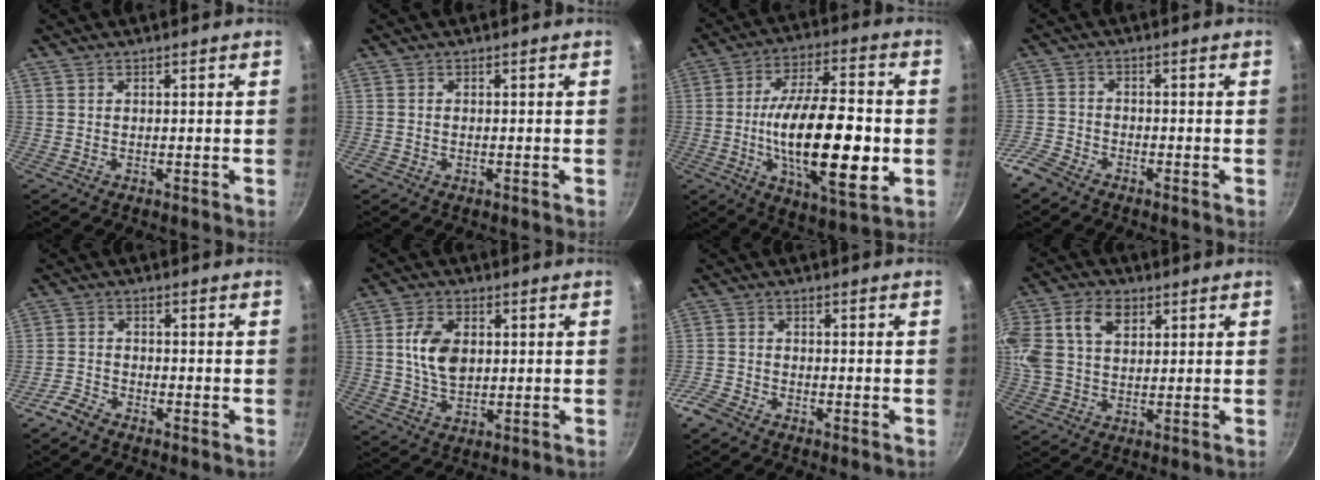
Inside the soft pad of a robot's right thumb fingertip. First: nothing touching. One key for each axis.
{"total": 0.6, "fx": -0.3, "fy": 0.4, "fz": 0.3, "tx": -0.003, "ty": 0.000, "tz": -0.006}
{"total": 22.9, "fx": -3.2, "fy": 8.4, "fz": 21.1, "tx": -0.344, "ty": 0.008, "tz": -0.053}
{"total": 5.2, "fx": -4.0, "fy": 2.7, "fz": 2.0, "tx": -0.041, "ty": 0.029, "tz": -0.088}
{"total": 3.5, "fx": -2.9, "fy": 1.4, "fz": 1.3, "tx": -0.031, "ty": 0.023, "tz": -0.065}
{"total": 8.6, "fx": 1.2, "fy": 5.6, "fz": 6.3, "tx": -0.103, "ty": -0.002, "tz": 0.023}
{"total": 4.4, "fx": -3.5, "fy": 2.2, "fz": 1.7, "tx": -0.041, "ty": 0.022, "tz": -0.077}
{"total": 17.6, "fx": 5.7, "fy": 12.6, "fz": 10.9, "tx": -0.257, "ty": 0.035, "tz": 0.103}